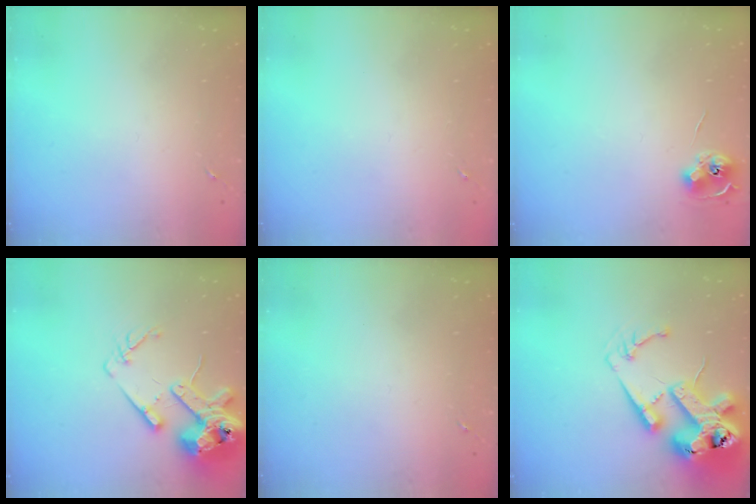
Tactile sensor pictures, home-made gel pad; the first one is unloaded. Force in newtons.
{"total": 0.0}
{"total": 6.6, "press": 6.6, "slide": 0.3}
{"total": 16.1, "press": 15.9, "slide": 2.4}
{"total": 0.0}
{"total": 24.1, "press": 23.9, "slide": 3.2}